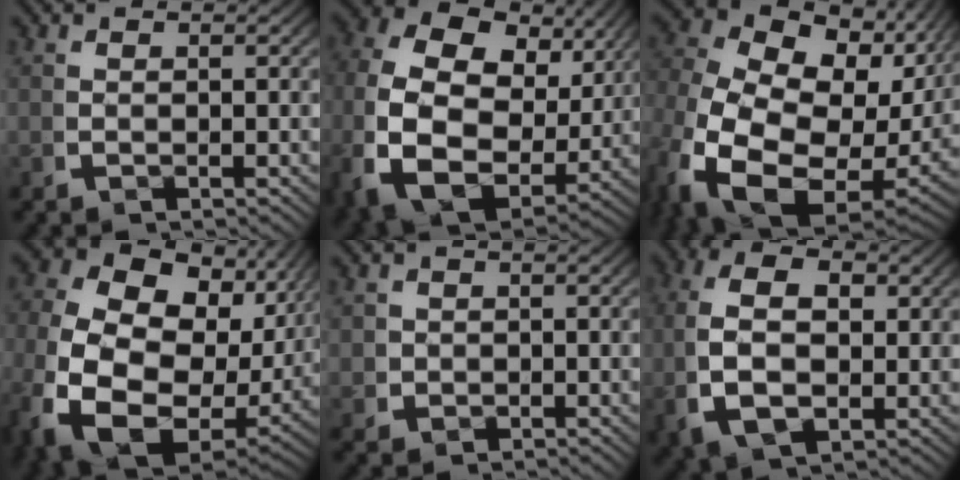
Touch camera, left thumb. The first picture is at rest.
{"total": 14.5, "force": [-0.4, 10.3, 10.2], "torque": [-0.251, -0.064, 0.019]}
{"total": 17.4, "force": [-0.1, 12.0, 12.6], "torque": [-0.275, -0.057, 0.017]}
{"total": 17.8, "force": [-0.8, 12.5, 12.7], "torque": [-0.287, -0.066, 0.007]}
{"total": 2.4, "force": [0.1, 2.3, 0.9], "torque": [-0.024, -0.014, 0.007]}
{"total": 8.3, "force": [0.5, 5.4, 6.4], "torque": [-0.142, -0.010, 0.022]}